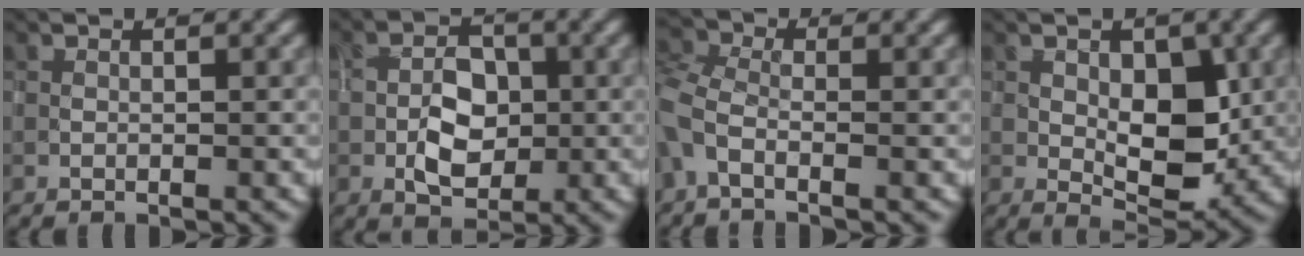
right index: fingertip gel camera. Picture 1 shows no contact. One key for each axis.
{"total": 4.8, "fx": -0.7, "fy": 3.2, "fz": 3.5, "tx": -0.057, "ty": -0.001, "tz": -0.014}
{"total": 3.7, "fx": -1.3, "fy": 2.1, "fz": 2.8, "tx": -0.075, "ty": 0.003, "tz": -0.045}
{"total": 6.0, "fx": 0.3, "fy": 3.5, "fz": 4.8, "tx": -0.076, "ty": -0.011, "tz": 0.010}